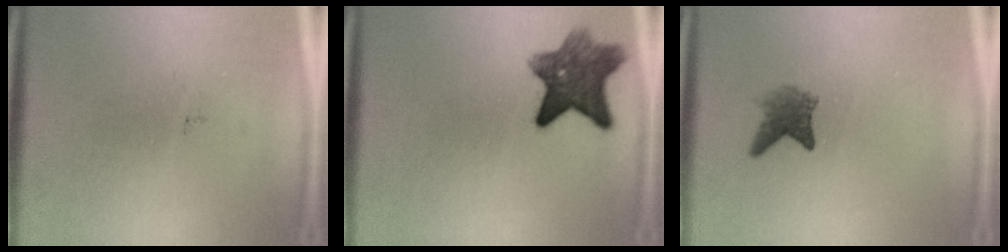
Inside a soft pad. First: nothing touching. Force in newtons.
{"total": 8.4}
{"total": 2.7}